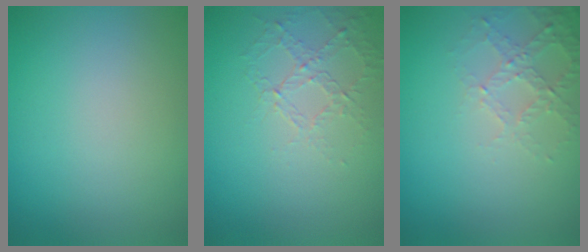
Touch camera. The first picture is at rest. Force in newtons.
{"total": 1.4, "press": 0.8, "slide": 1.2}
{"total": 2.6, "press": 2.5, "slide": 0.8}